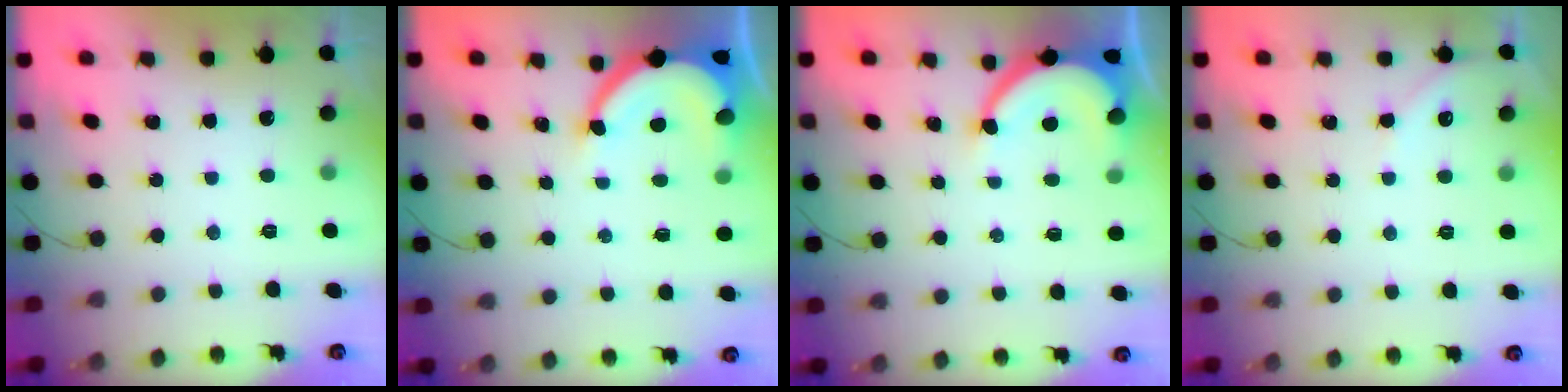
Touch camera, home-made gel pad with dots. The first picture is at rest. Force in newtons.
{"total": 9.0, "press": 8.9, "slide": 0.7}
{"total": 7.9, "press": 7.8, "slide": 0.8}
{"total": 2.3, "press": 2.3, "slide": 0.4}